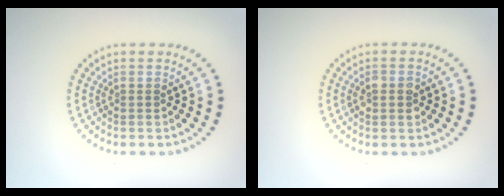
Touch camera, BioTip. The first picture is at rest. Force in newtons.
{"total": 2.0, "press": 2.0, "slide": 0.1}